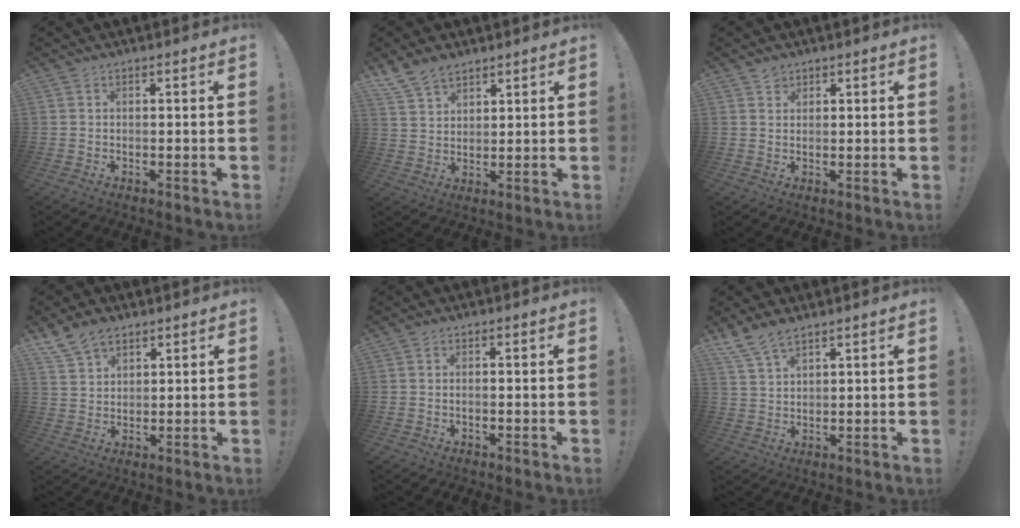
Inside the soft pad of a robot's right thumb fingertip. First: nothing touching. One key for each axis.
{"total": 7.7, "fx": 6.0, "fy": 4.2, "fz": 2.4, "tx": -0.055, "ty": -0.026, "tz": 0.121}
{"total": 1.6, "fx": 1.3, "fy": 0.9, "fz": 0.3, "tx": 0.006, "ty": -0.008, "tz": 0.022}
{"total": 7.6, "fx": 5.7, "fy": 4.4, "fz": 2.5, "tx": -0.048, "ty": -0.025, "tz": 0.112}
{"total": 0.9, "fx": -0.5, "fy": 0.1, "fz": 0.7, "tx": -0.018, "ty": 0.002, "tz": -0.009}
{"total": 6.7, "fx": 5.4, "fy": 2.5, "fz": 3.0, "tx": -0.069, "ty": -0.024, "tz": 0.106}